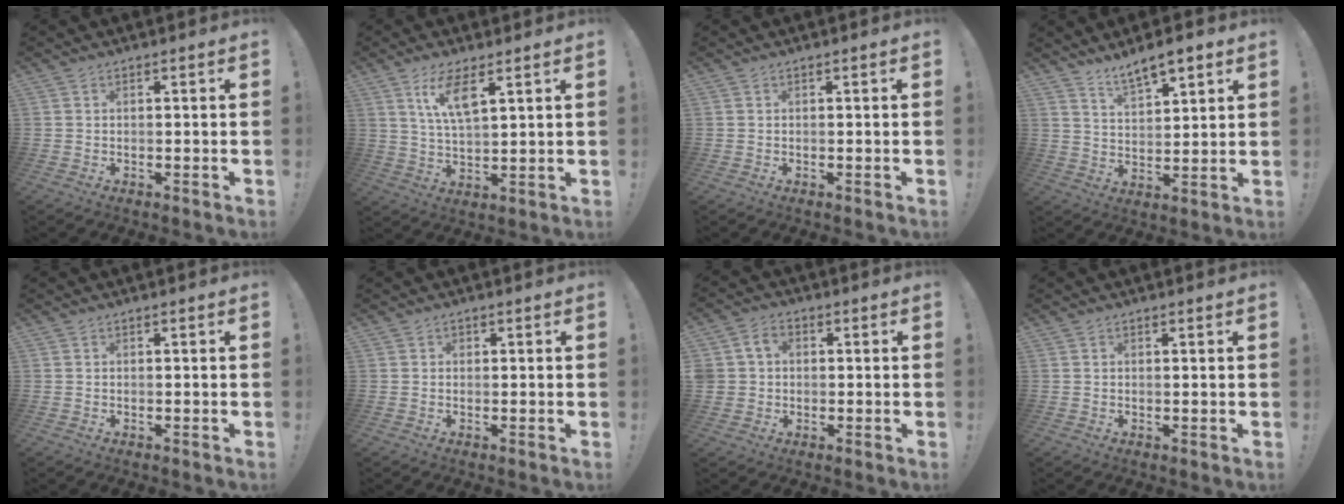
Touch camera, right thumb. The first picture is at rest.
{"total": 9.1, "force": [5.1, 2.7, 7.1], "torque": [-0.131, -0.015, 0.089]}
{"total": 0.0}
{"total": 8.4, "force": [6.6, 2.8, 4.5], "torque": [-0.069, -0.035, 0.119]}
{"total": 0.0}
{"total": 0.7, "force": [0.2, 0.7, 0.0], "torque": [0.008, -0.001, 0.003]}
{"total": 5.2, "force": [0.7, 4.6, 2.2], "torque": [-0.036, 0.012, 0.018]}
{"total": 0.7, "force": [0.5, -0.1, 0.5], "torque": [0.003, -0.005, 0.006]}